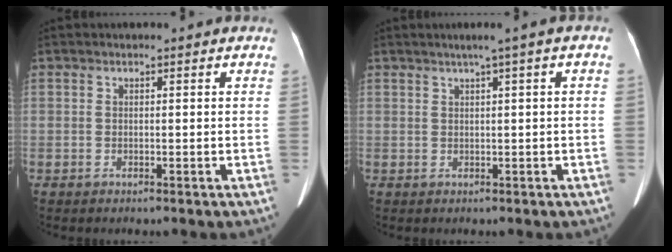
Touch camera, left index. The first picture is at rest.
{"total": 2.7, "force": [0.9, -0.4, 2.5], "torque": [-0.041, 0.010, 0.016]}